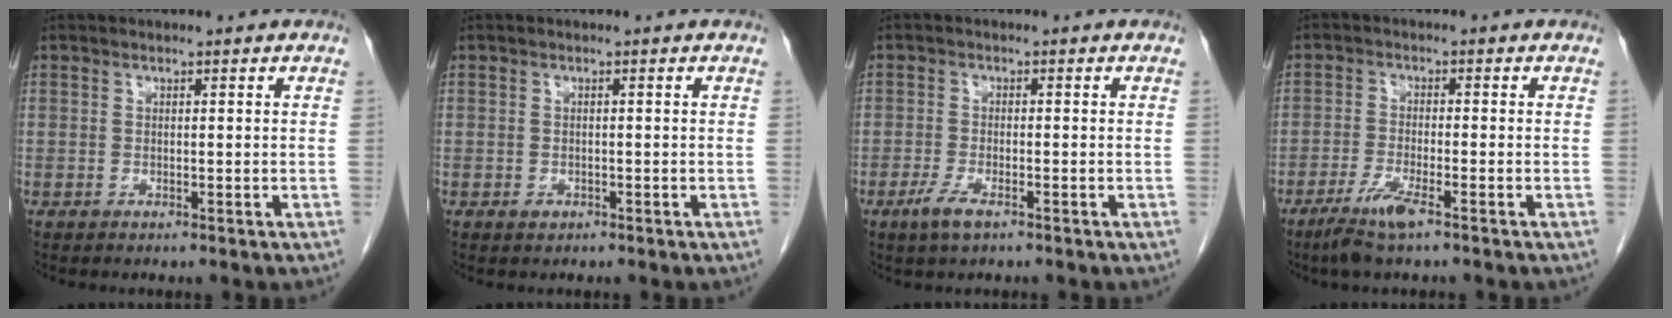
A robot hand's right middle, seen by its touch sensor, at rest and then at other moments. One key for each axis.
{"total": 0.8, "fx": -0.4, "fy": 0.6, "fz": 0.3, "tx": -0.007, "ty": 0.001, "tz": -0.004}
{"total": 3.1, "fx": -1.9, "fy": 0.8, "fz": 2.4, "tx": -0.056, "ty": -0.005, "tz": -0.038}
{"total": 5.0, "fx": -3.3, "fy": 0.2, "fz": 3.7, "tx": -0.084, "ty": -0.012, "tz": -0.065}